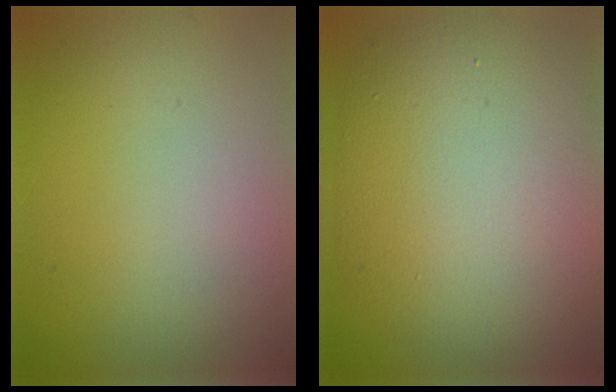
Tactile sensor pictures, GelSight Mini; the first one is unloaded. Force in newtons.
{"total": 11.5, "press": 11.5, "slide": 0.3}